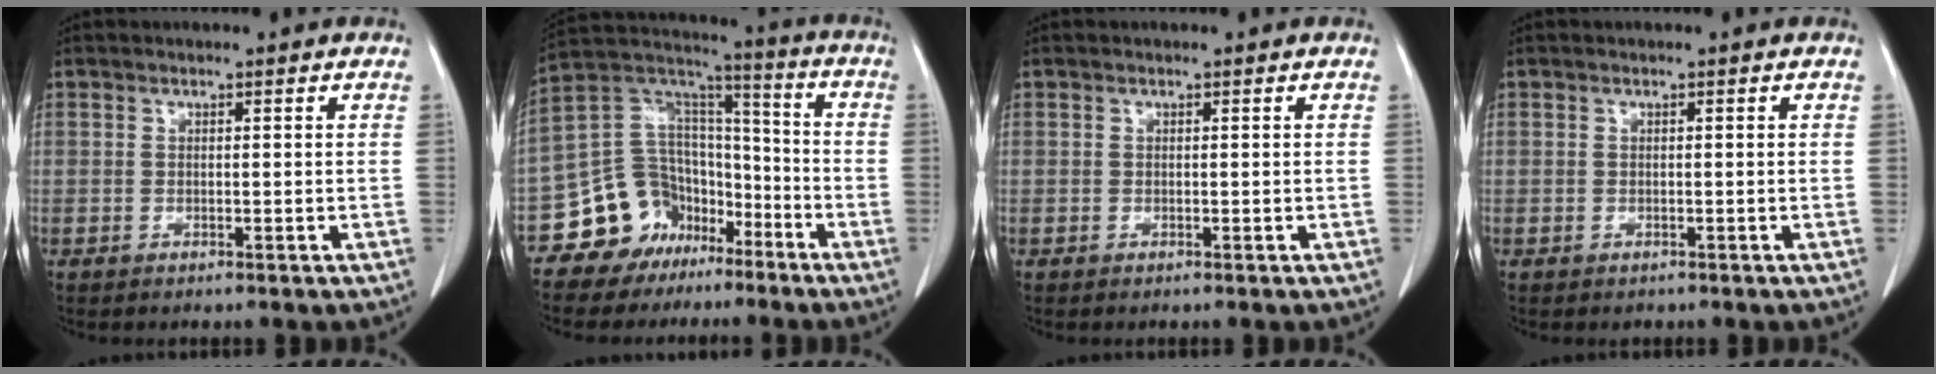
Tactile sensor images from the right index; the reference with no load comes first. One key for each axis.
{"total": 13.4, "fx": -8.4, "fy": 9.7, "fz": 3.7, "tx": -0.074, "ty": 0.090, "tz": -0.143}
{"total": 0.0}
{"total": 0.5, "fx": -0.3, "fy": 0.4, "fz": 0.0, "tx": -0.003, "ty": 0.004, "tz": -0.004}